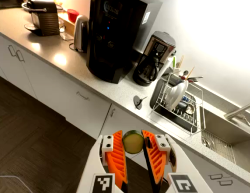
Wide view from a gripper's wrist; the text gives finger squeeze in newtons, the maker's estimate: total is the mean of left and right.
{"total": 11.2, "left": 11.2, "right": 11.3}